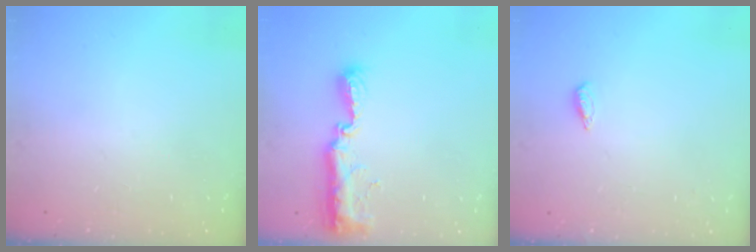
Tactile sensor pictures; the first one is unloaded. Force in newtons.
{"total": 11.8, "press": 10.2, "slide": 5.9}
{"total": 2.7, "press": 2.7, "slide": 0.5}